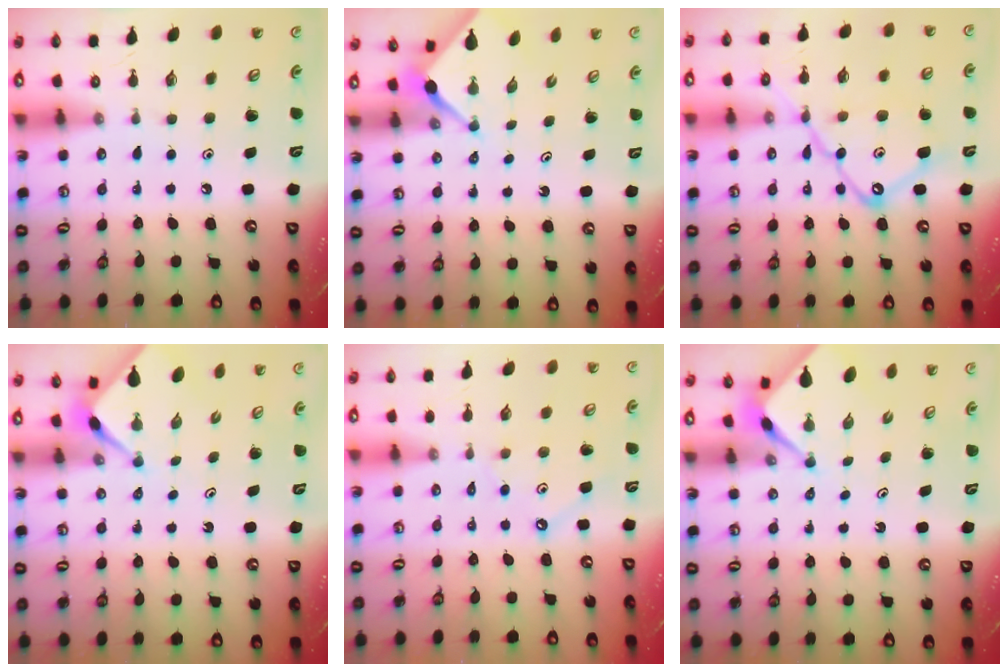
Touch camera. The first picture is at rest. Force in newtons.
{"total": 2.3, "press": 2.3, "slide": 0.2}
{"total": 16.7, "press": 16.6, "slide": 1.5}
{"total": 2.3, "press": 2.3, "slide": 0.1}
{"total": 2.1, "press": 2.1, "slide": 0.4}
{"total": 2.1, "press": 2.1, "slide": 0.3}